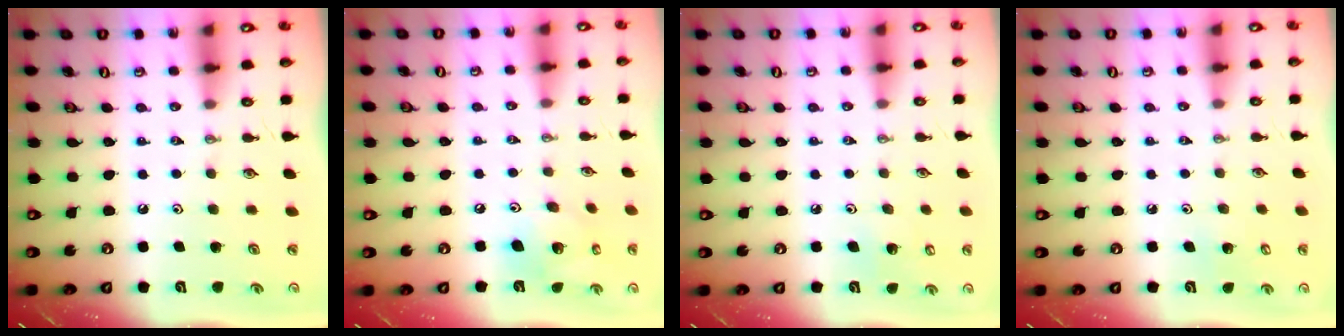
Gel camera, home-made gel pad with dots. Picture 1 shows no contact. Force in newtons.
{"total": 14.1, "press": 13.8, "slide": 3.1}
{"total": 5.2, "press": 5.1, "slide": 0.5}
{"total": 2.9, "press": 2.9, "slide": 0.3}